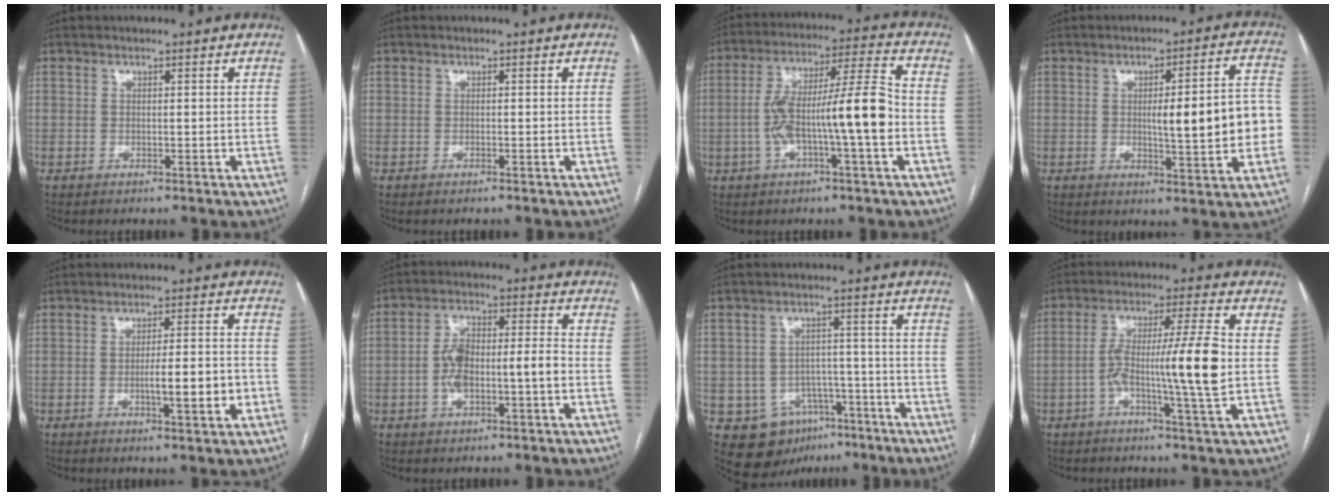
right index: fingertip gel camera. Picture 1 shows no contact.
{"total": 0.5, "force": [-0.5, 0.1, 0.2], "torque": [-0.008, -0.001, -0.008]}
{"total": 13.3, "force": [-2.5, 0.9, 13.0], "torque": [-0.235, 0.024, -0.045]}
{"total": 11.8, "force": [-0.7, 2.1, 11.6], "torque": [-0.148, 0.022, -0.004]}
{"total": 6.9, "force": [-1.9, 0.6, 6.6], "torque": [-0.102, 0.000, -0.027]}
{"total": 8.9, "force": [-1.8, 2.6, 8.3], "torque": [-0.162, 0.024, -0.031]}
{"total": 10.5, "force": [-5.3, 8.3, 3.7], "torque": [-0.055, 0.023, -0.068]}
{"total": 11.7, "force": [-1.5, -0.6, 11.6], "torque": [-0.210, 0.008, -0.032]}